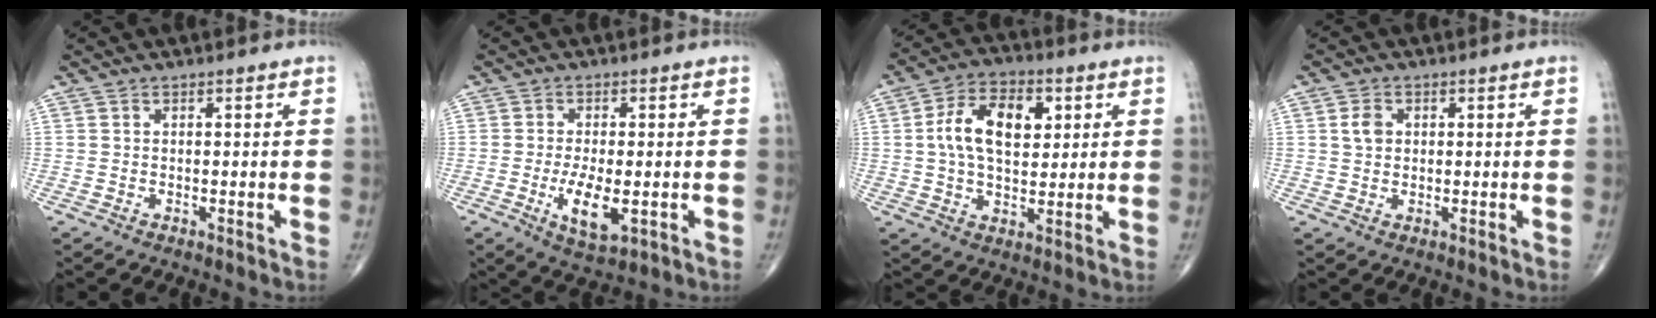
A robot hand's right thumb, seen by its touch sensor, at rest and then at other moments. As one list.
[{"total": 7.1, "force": [-1.8, 2.9, 6.3], "torque": [-0.114, -0.013, -0.026]}, {"total": 12.8, "force": [2.7, 7.5, 10.0], "torque": [-0.157, 0.006, 0.041]}, {"total": 3.0, "force": [0.7, 2.3, 1.8], "torque": [-0.029, 0.001, 0.011]}]